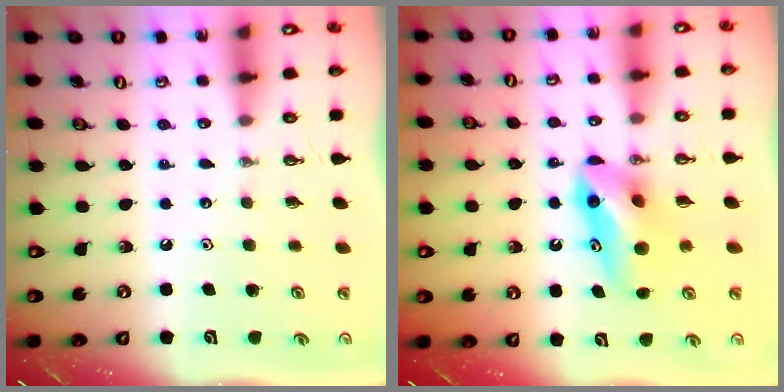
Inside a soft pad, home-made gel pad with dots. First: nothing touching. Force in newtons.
{"total": 9.2, "press": 8.5, "slide": 3.6}